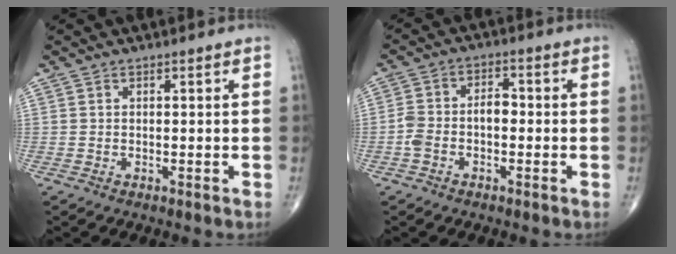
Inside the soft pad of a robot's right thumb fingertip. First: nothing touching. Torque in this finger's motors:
{"motor_torque": [1.24, 0.59, 0.68, -0.14, 0.01]}